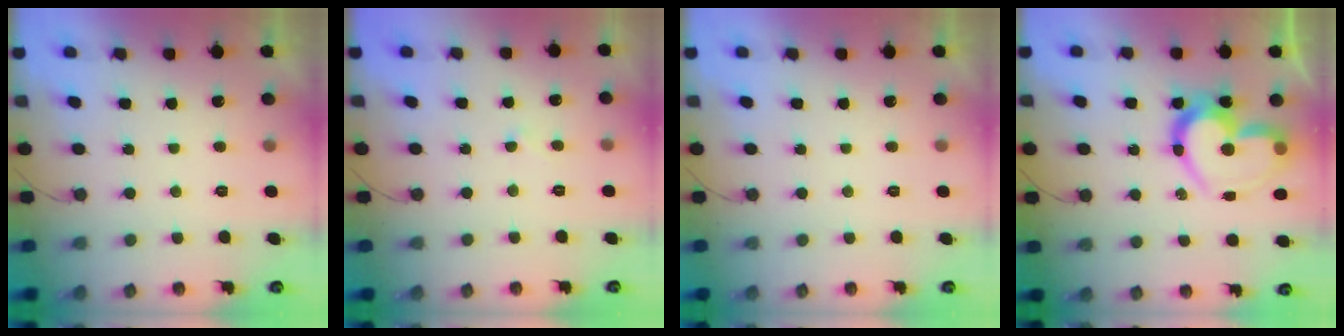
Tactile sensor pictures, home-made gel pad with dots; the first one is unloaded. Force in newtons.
{"total": 2.9, "press": 2.9, "slide": 0.3}
{"total": 0.0}
{"total": 20.1, "press": 20.1, "slide": 1.2}